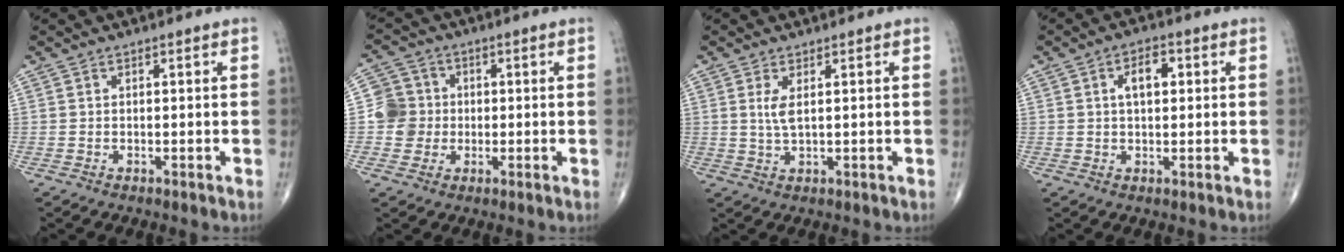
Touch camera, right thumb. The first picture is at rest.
{"total": 6.3, "force": [-0.3, 6.2, 1.2], "torque": [0.006, 0.011, -0.013]}
{"total": 3.0, "force": [0.9, 1.0, 2.7], "torque": [-0.060, -0.007, 0.025]}
{"total": 5.1, "force": [1.2, 2.8, 4.1], "torque": [-0.062, 0.007, 0.017]}